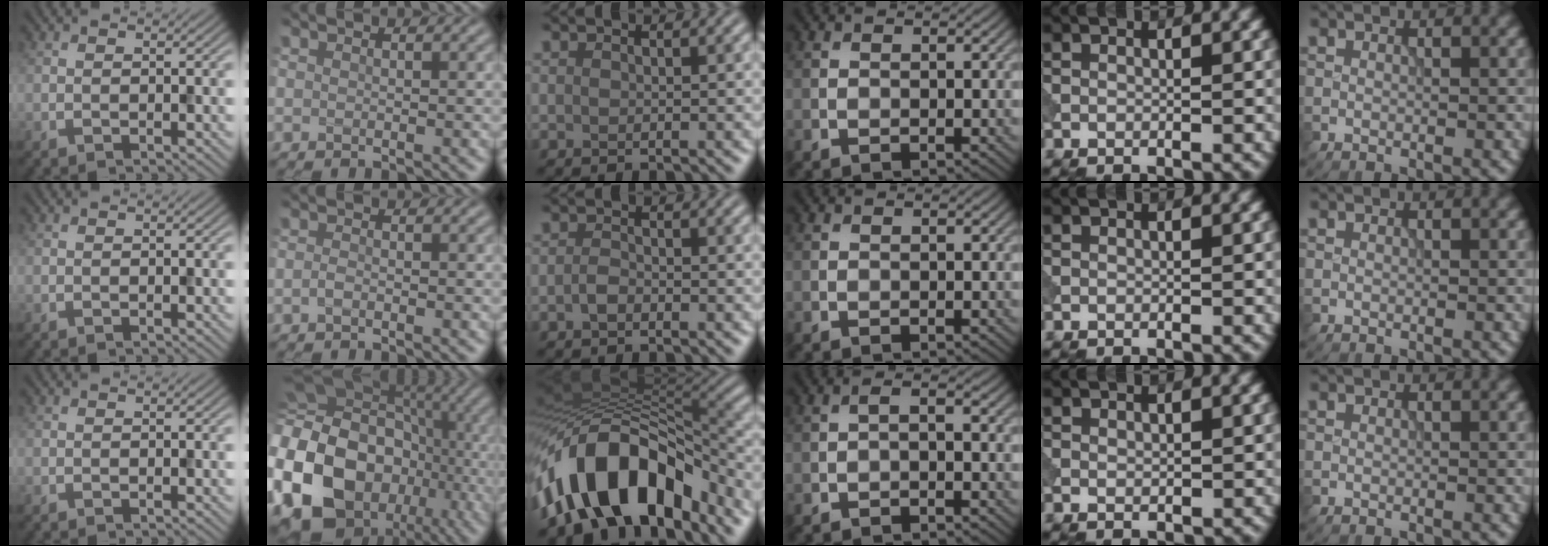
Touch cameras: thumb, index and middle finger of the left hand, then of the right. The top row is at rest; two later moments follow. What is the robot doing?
{"motion": "insert", "object": "peg toy"}